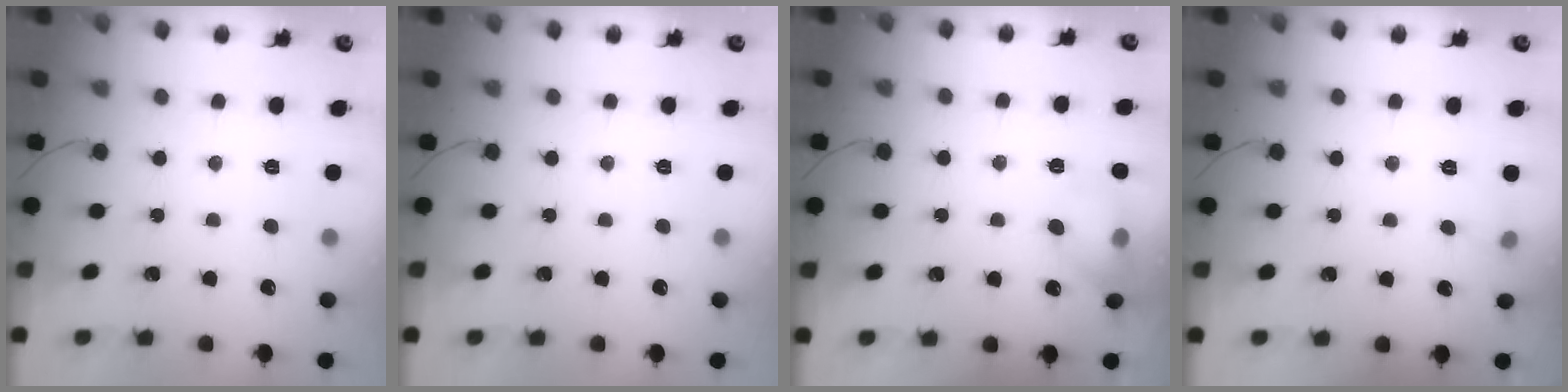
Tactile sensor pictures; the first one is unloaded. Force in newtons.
{"total": 0.0}
{"total": 9.4, "press": 9.3, "slide": 1.3}
{"total": 3.6, "press": 3.4, "slide": 1.1}